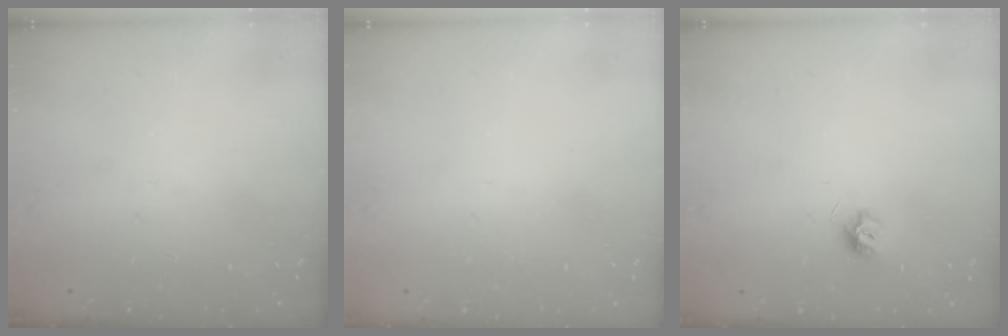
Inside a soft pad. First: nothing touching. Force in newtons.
{"total": 0.7, "press": 0.7, "slide": 0.3}
{"total": 6.8, "press": 6.8, "slide": 0.5}